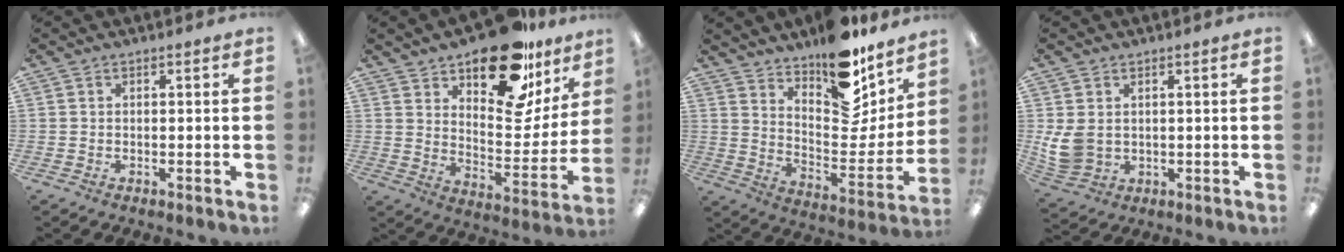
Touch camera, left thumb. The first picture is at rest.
{"total": 22.4, "force": [16.6, 9.5, 11.5], "torque": [-0.160, -0.106, 0.280]}
{"total": 15.8, "force": [12.9, 6.2, 6.7], "torque": [-0.080, -0.116, 0.220]}
{"total": 6.8, "force": [1.7, 5.3, 3.8], "torque": [-0.084, -0.004, 0.036]}